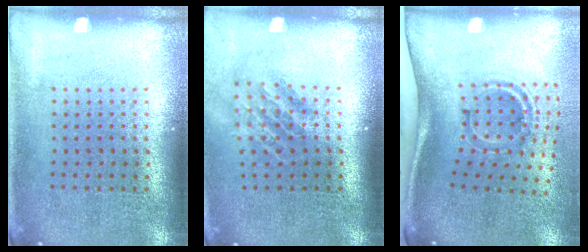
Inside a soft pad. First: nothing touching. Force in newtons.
{"total": 1.5, "press": 1.1, "slide": 1.0}
{"total": 2.0, "press": 1.2, "slide": 1.7}